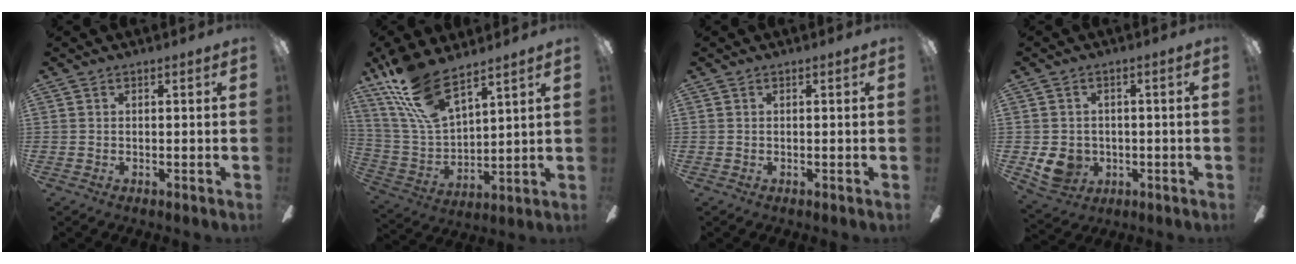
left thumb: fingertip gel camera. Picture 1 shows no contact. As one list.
[{"total": 16.3, "force": [12.0, 5.5, 9.6], "torque": [-0.223, -0.062, 0.216]}, {"total": 0.0}, {"total": 6.7, "force": [-0.8, 6.0, 2.8], "torque": [-0.068, 0.003, -0.012]}]